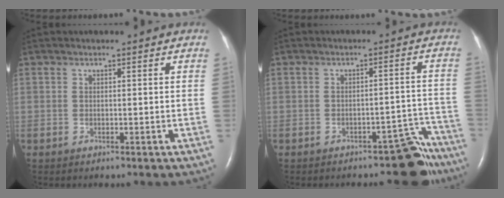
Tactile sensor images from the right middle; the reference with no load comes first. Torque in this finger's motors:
{"motor_torque": [-0.11, -0.12, 0.08, 0.03]}